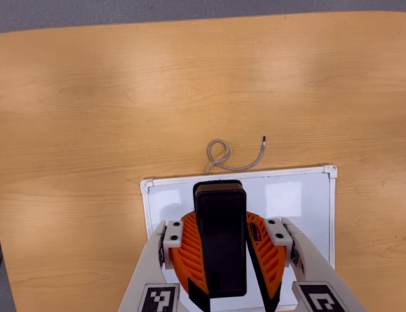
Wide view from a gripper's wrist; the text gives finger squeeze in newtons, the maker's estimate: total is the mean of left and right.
{"total": 11.3, "left": 10.8, "right": 11.8}